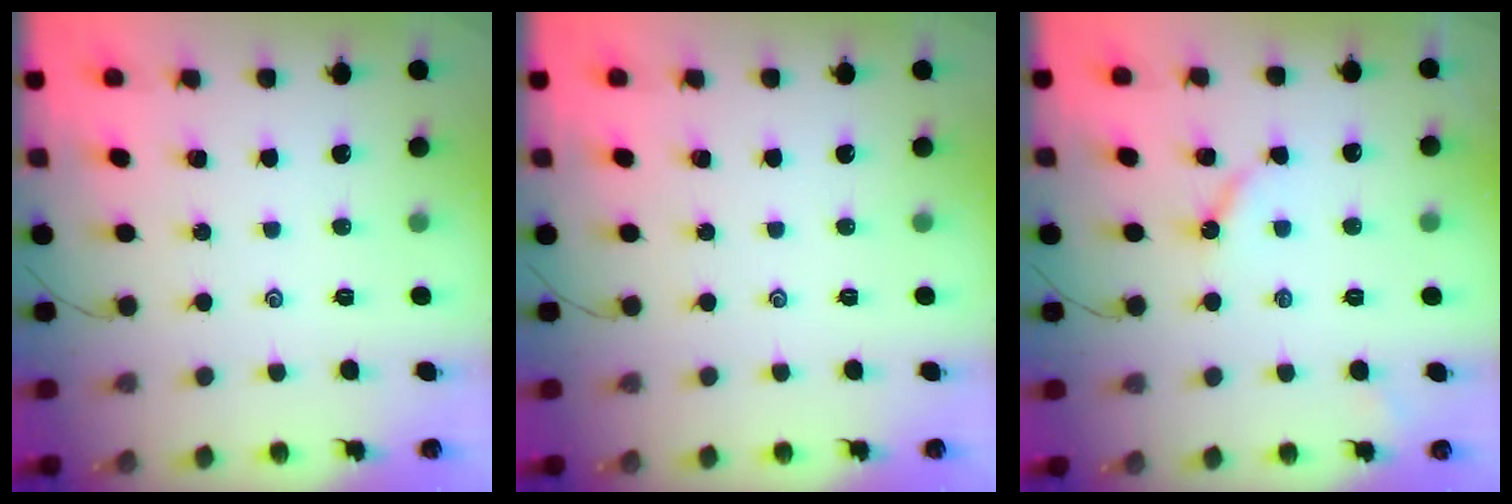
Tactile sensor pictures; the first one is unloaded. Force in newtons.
{"total": 0.0}
{"total": 4.5, "press": 4.5, "slide": 0.7}